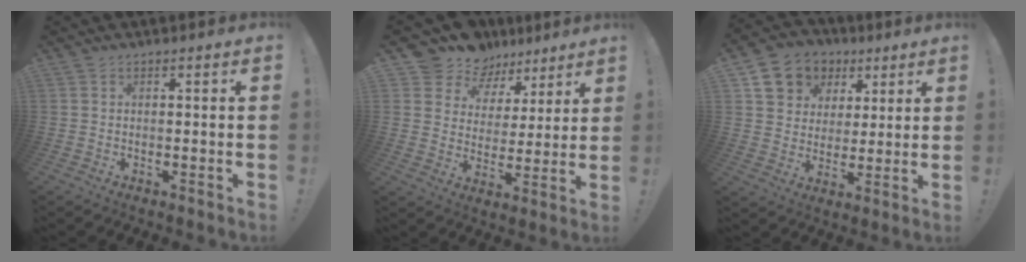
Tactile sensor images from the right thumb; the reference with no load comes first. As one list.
[{"total": 11.4, "force": [8.5, 7.3, 1.6], "torque": [-0.043, -0.062, 0.163]}, {"total": 11.5, "force": [5.1, 9.6, 3.6], "torque": [-0.049, -0.029, 0.106]}]